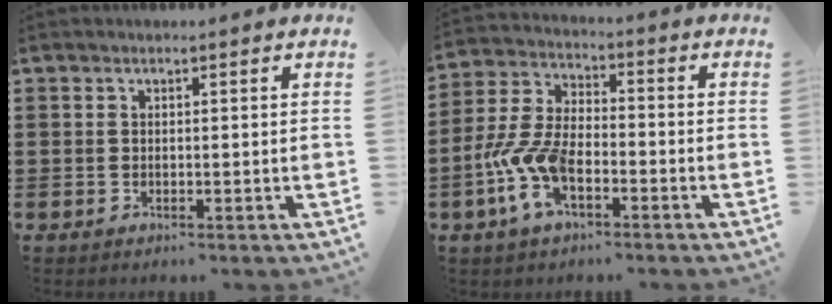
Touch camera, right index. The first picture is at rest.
{"total": 8.9, "force": [-3.7, 4.2, 7.0], "torque": [-0.188, -0.013, -0.076]}